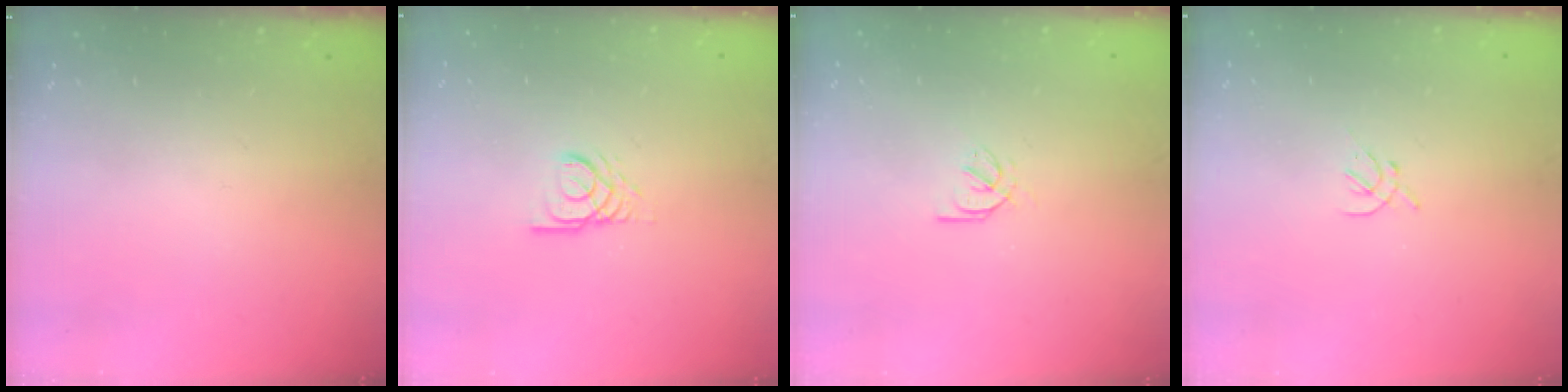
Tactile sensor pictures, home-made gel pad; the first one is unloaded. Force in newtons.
{"total": 3.0, "press": 2.9, "slide": 0.3}
{"total": 2.1, "press": 2.0, "slide": 0.5}
{"total": 1.4, "press": 1.3, "slide": 0.5}